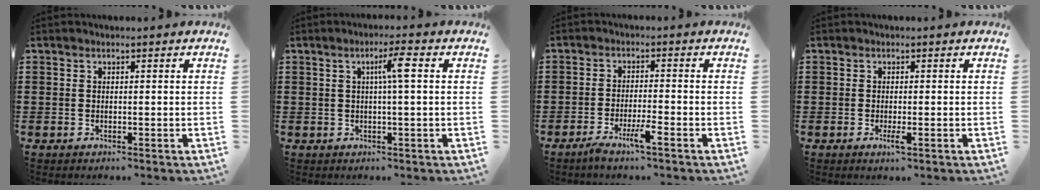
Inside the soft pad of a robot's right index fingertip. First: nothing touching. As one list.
[{"total": 3.9, "force": [0.7, 0.0, 3.8], "torque": [-0.065, -0.001, 0.004]}, {"total": 3.8, "force": [-2.4, -0.1, 3.0], "torque": [-0.062, -0.012, -0.045]}, {"total": 1.9, "force": [-0.7, 0.2, 1.7], "torque": [-0.036, -0.006, -0.014]}]